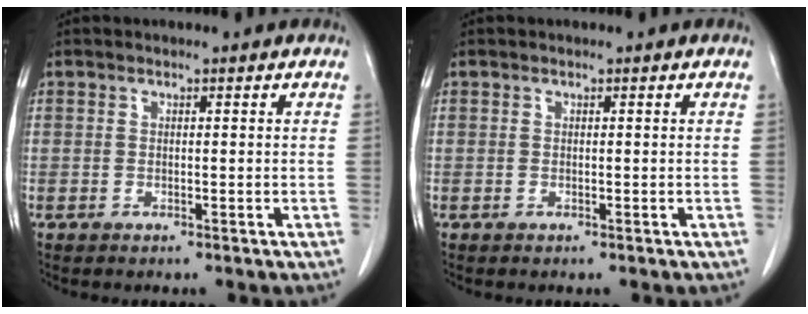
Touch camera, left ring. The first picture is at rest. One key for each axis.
{"total": 0.0}